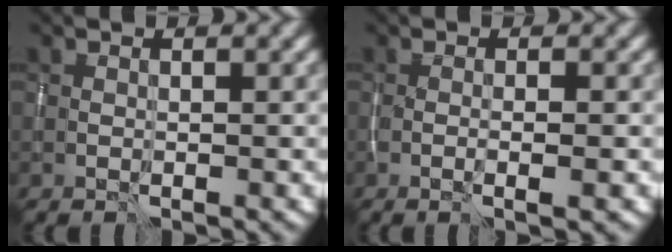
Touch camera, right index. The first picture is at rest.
{"total": 1.4, "force": [-0.4, 0.3, 1.3], "torque": [-0.016, -0.002, -0.009]}